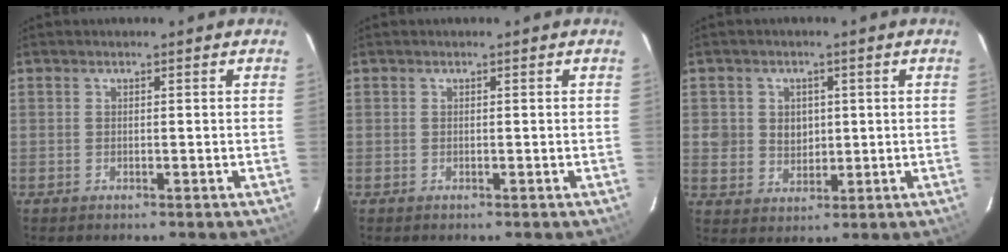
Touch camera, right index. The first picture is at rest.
{"total": 0.0}
{"total": 5.6, "force": [0.9, 5.1, 1.9], "torque": [-0.039, 0.009, 0.023]}